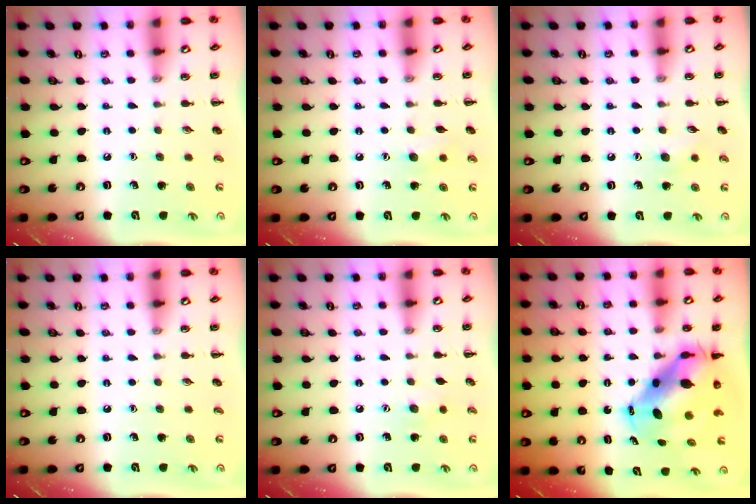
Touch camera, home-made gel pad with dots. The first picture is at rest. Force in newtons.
{"total": 5.3, "press": 5.2, "slide": 1.3}
{"total": 6.1, "press": 6.0, "slide": 1.2}
{"total": 0.0}
{"total": 5.7, "press": 5.6, "slide": 1.4}
{"total": 10.4, "press": 10.1, "slide": 2.7}